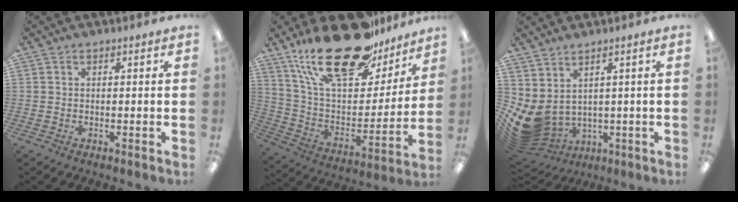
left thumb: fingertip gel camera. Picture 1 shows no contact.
{"total": 26.9, "force": [19.2, 11.1, 15.2], "torque": [-0.267, -0.114, 0.331]}
{"total": 6.7, "force": [0.7, 4.9, 4.5], "torque": [-0.122, -0.029, 0.021]}